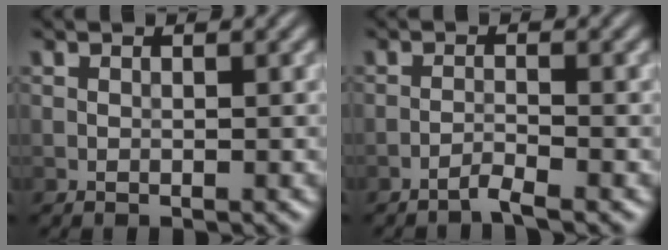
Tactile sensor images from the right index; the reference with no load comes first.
{"total": 1.5, "force": [-1.2, -0.1, 0.8], "torque": [-0.014, 0.005, -0.030]}